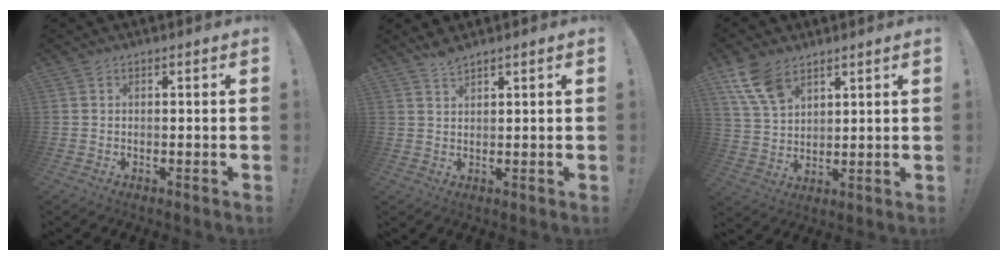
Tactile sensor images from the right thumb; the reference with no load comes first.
{"total": 2.9, "force": [2.7, 0.3, 1.0], "torque": [-0.018, -0.016, 0.049]}
{"total": 10.7, "force": [6.7, 5.9, 5.8], "torque": [-0.127, -0.026, 0.134]}